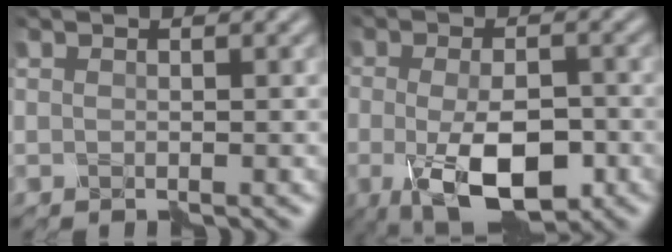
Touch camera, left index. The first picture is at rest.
{"total": 7.7, "force": [-2.8, 3.4, 6.3], "torque": [-0.109, -0.011, -0.049]}